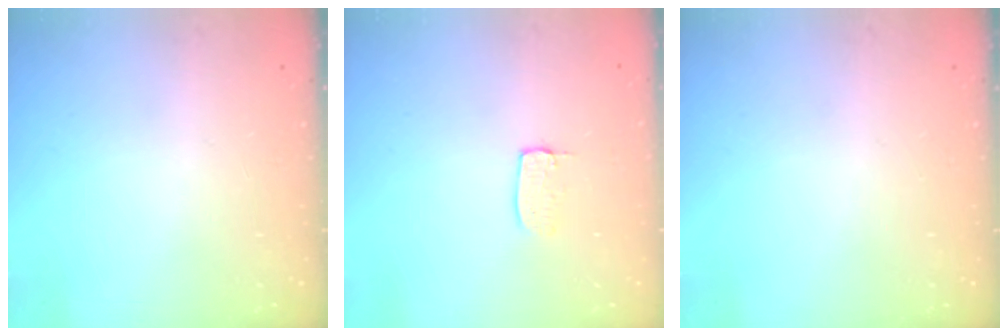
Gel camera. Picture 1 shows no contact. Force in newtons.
{"total": 3.4, "press": 3.4, "slide": 0.1}
{"total": 0.0}